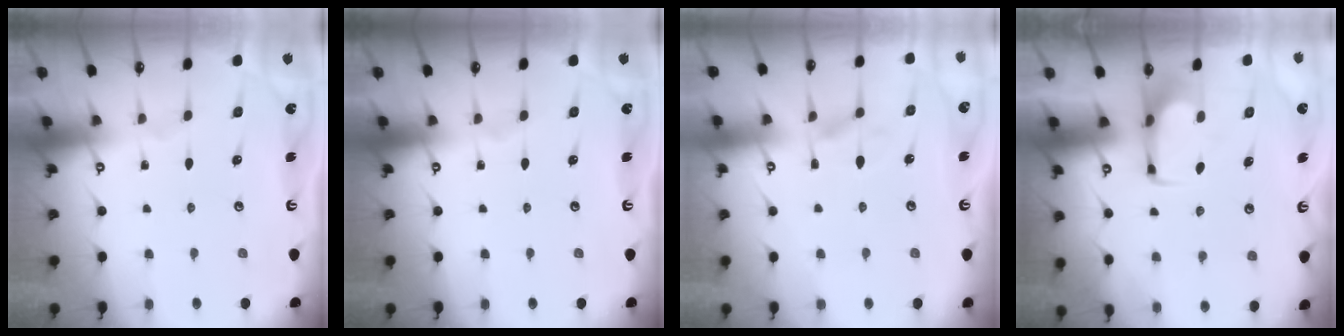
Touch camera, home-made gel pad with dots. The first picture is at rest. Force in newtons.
{"total": 0.0}
{"total": 0.9, "press": 0.1, "slide": 0.9}
{"total": 1.7, "press": 1.7, "slide": 0.4}